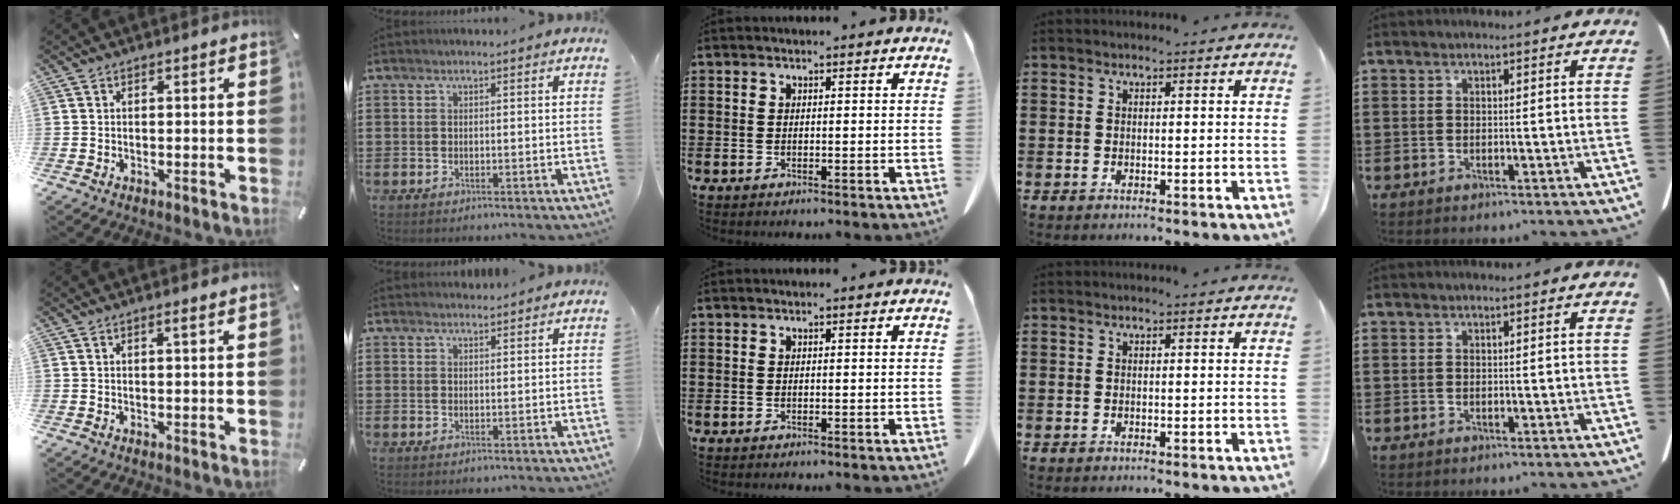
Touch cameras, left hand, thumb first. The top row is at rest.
{"thumb": {"total": 1.3, "force": [0.6, 0.1, 1.1], "torque": [-0.023, 0.000, 0.010]}, "index": {"total": 1.2, "force": [1.2, 0.2, 0.1], "torque": [-0.004, 0.000, 0.024]}}